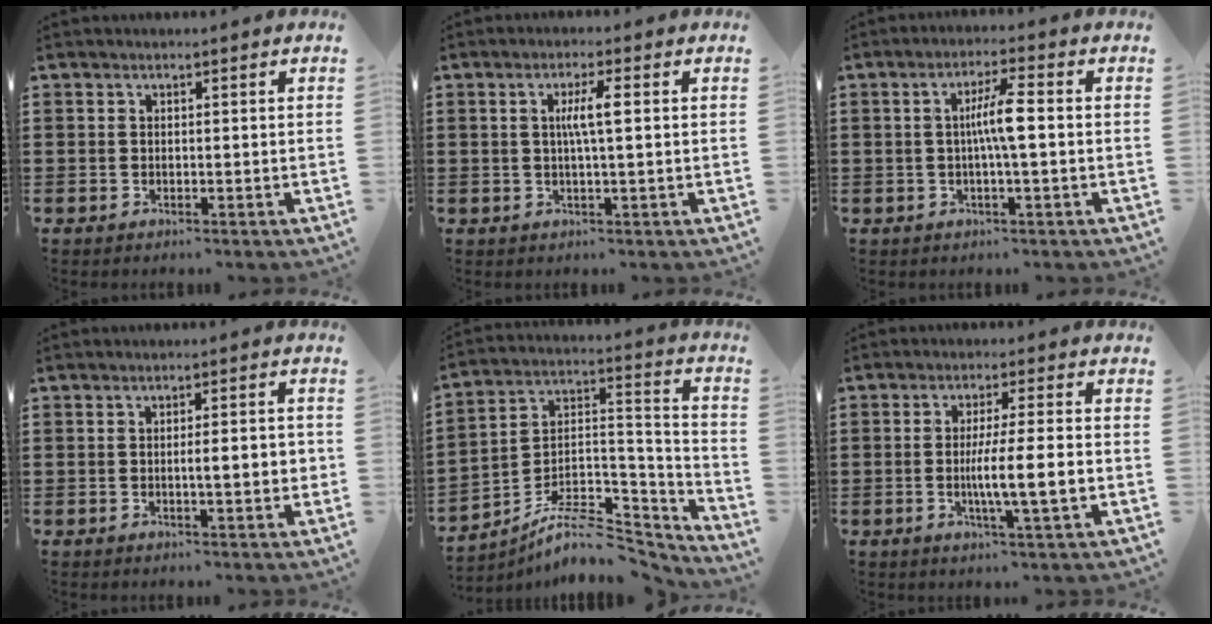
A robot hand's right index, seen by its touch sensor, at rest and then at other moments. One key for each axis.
{"total": 3.8, "fx": 0.5, "fy": 0.3, "fz": 3.8, "tx": -0.073, "ty": 0.002, "tz": 0.005}
{"total": 5.2, "fx": -0.1, "fy": 0.5, "fz": 5.2, "tx": -0.094, "ty": 0.002, "tz": -0.007}
{"total": 4.0, "fx": -0.4, "fy": 0.6, "fz": 3.9, "tx": -0.061, "ty": -0.003, "tz": -0.012}
{"total": 9.0, "fx": -7.3, "fy": 3.3, "fz": 4.2, "tx": -0.078, "ty": 0.014, "tz": -0.140}
{"total": 7.2, "fx": -1.3, "fy": 0.5, "fz": 7.0, "tx": -0.120, "ty": -0.005, "tz": -0.024}